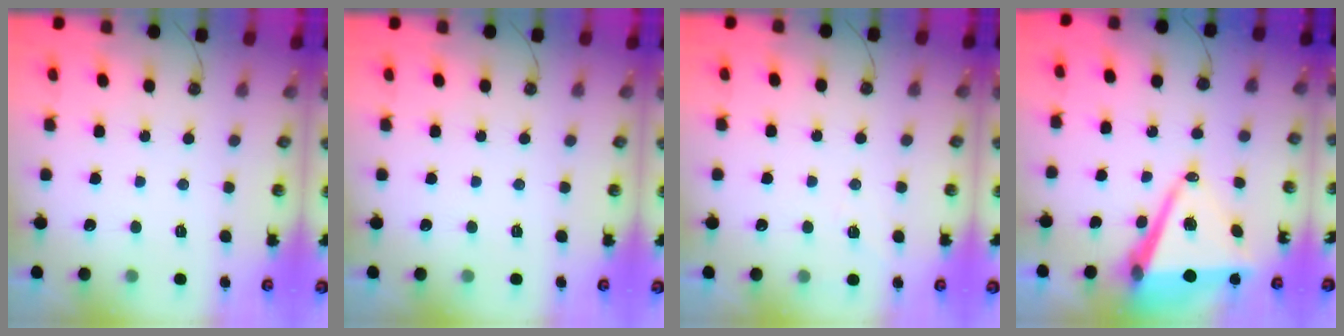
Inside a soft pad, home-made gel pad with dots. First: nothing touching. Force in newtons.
{"total": 0.0}
{"total": 3.7, "press": 3.0, "slide": 2.2}
{"total": 12.4, "press": 11.7, "slide": 4.1}